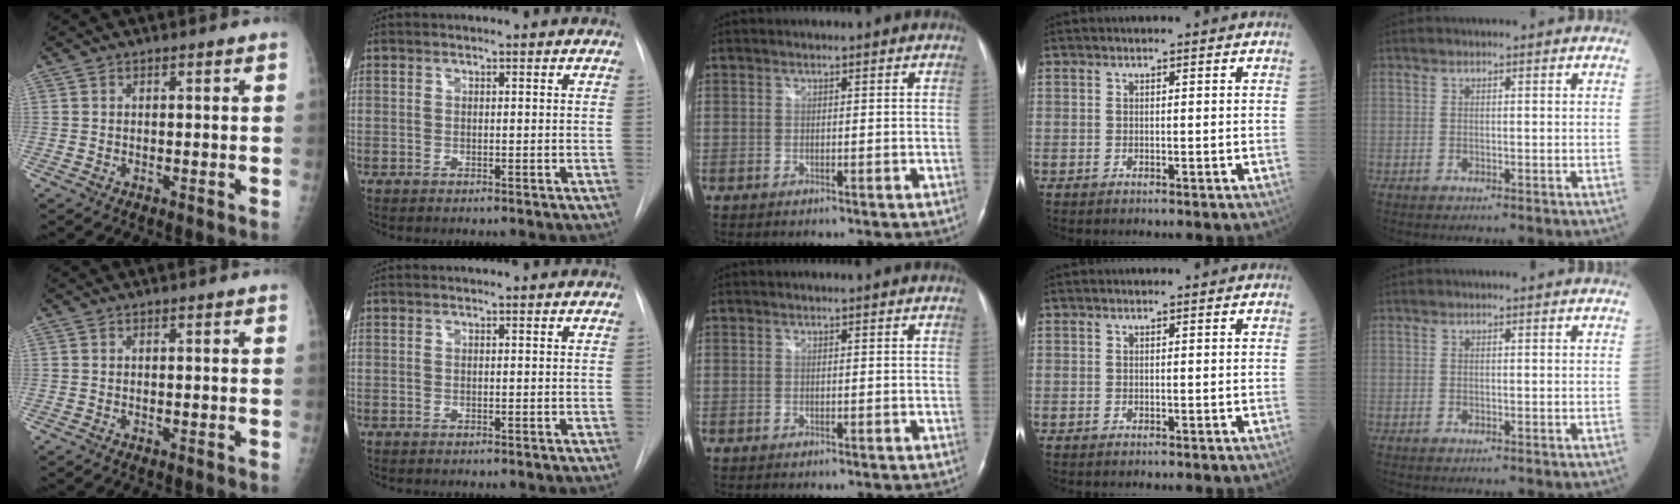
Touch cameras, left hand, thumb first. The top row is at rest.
{}